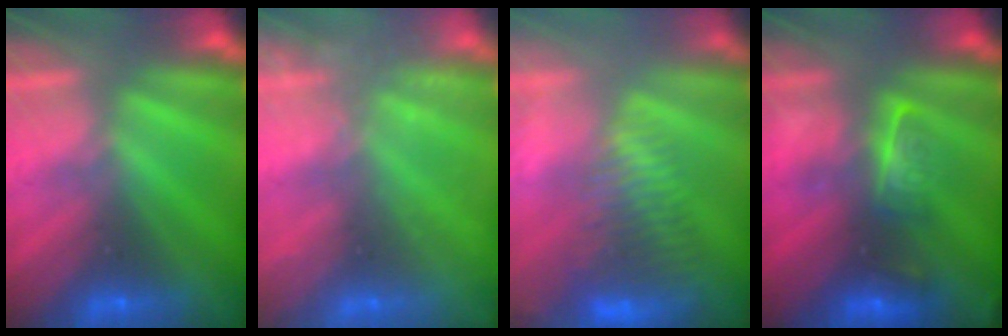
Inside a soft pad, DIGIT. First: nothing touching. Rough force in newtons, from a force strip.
{"total": 2.4}
{"total": 4.5}
{"total": 2.6}